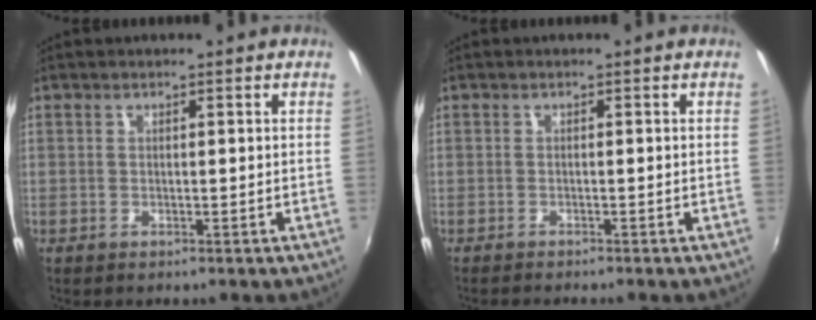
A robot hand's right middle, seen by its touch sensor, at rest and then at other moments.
{"total": 1.8, "force": [-1.7, 0.0, 0.5], "torque": [-0.014, -0.014, -0.033]}